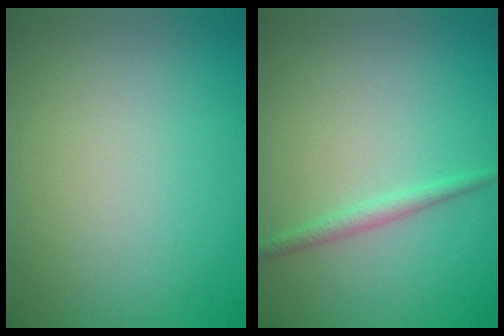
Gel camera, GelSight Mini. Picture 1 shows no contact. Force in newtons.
{"total": 1.4, "press": 1.4, "slide": 0.1}